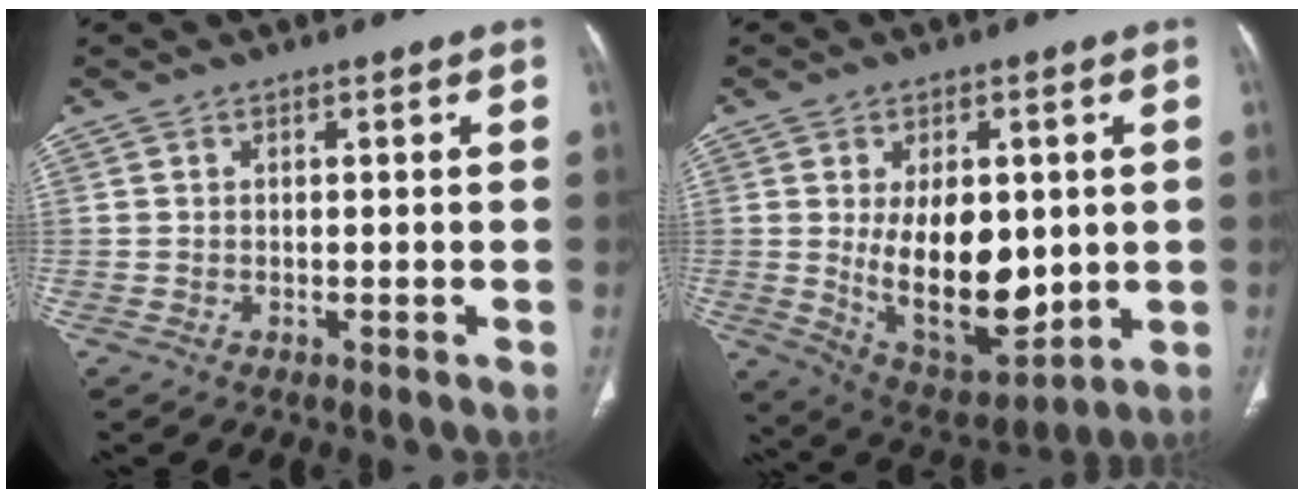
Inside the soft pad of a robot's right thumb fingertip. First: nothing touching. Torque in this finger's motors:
{"motor_torque": [1.29, 3.12, 0.80, 0.81, 0.54]}